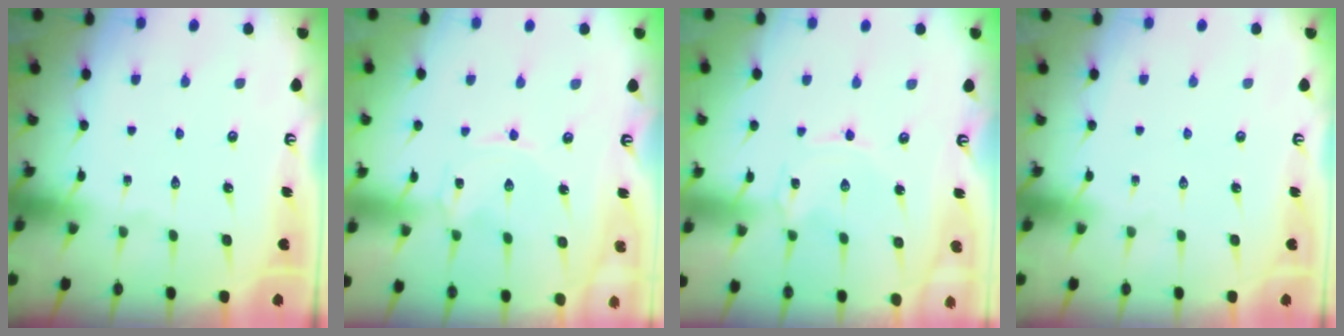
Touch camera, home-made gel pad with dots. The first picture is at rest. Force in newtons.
{"total": 0.0}
{"total": 0.8, "press": 0.8, "slide": 0.1}
{"total": 0.0}